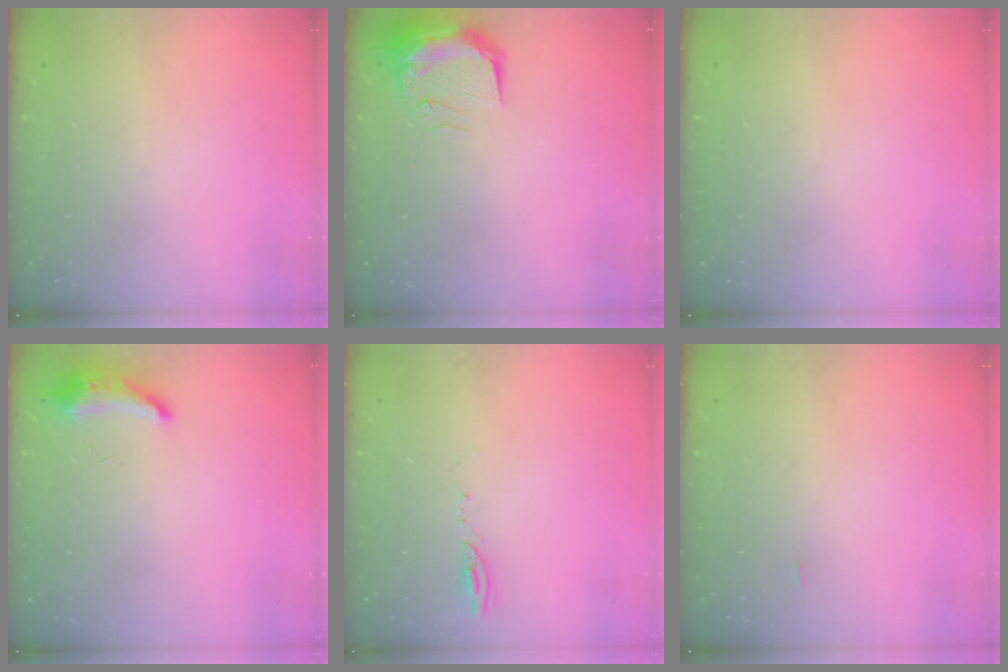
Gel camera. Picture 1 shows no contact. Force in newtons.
{"total": 14.8, "press": 11.3, "slide": 9.5}
{"total": 0.0}
{"total": 8.5, "press": 8.4, "slide": 1.6}
{"total": 3.3, "press": 3.3, "slide": 0.4}
{"total": 12.5, "press": 4.6, "slide": 11.7}